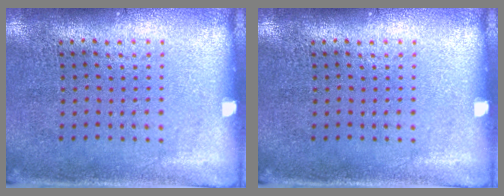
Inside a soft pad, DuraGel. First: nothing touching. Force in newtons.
{"total": 0.0}